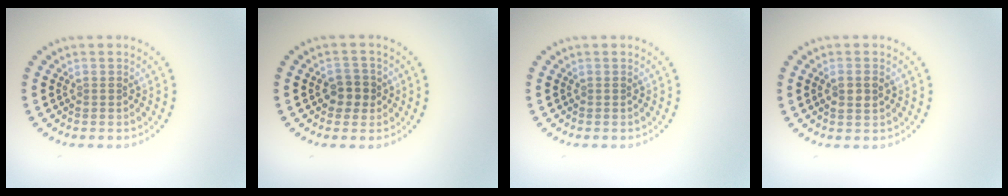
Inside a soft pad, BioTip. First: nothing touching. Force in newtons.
{"total": 2.1, "press": 2.0, "slide": 0.6}
{"total": 0.0}
{"total": 1.7, "press": 1.7, "slide": 0.4}